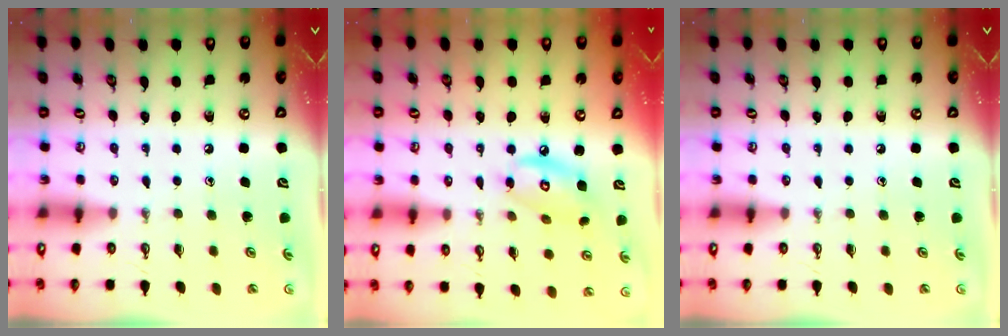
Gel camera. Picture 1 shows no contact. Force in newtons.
{"total": 9.7, "press": 9.7, "slide": 0.7}
{"total": 0.0}